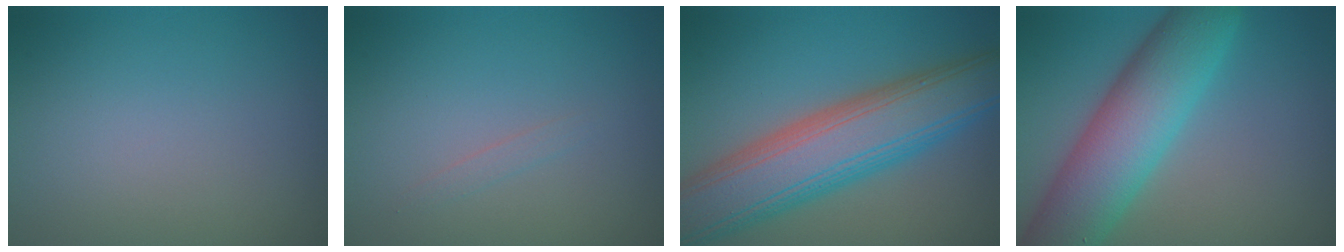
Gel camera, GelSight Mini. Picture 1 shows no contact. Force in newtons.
{"total": 0.6, "press": 0.6, "slide": 0.0}
{"total": 10.1, "press": 10.1, "slide": 0.4}
{"total": 9.6, "press": 9.5, "slide": 0.4}